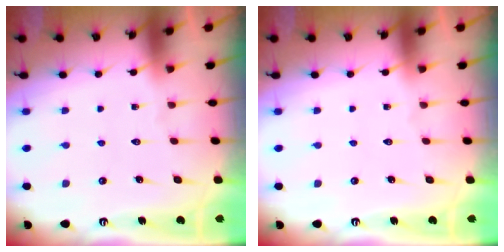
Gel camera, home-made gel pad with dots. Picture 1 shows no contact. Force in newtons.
{"total": 0.0}